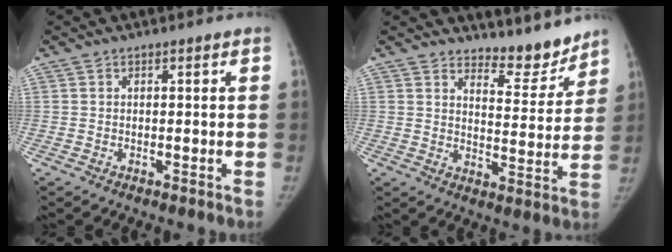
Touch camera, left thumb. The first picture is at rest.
{"total": 8.0, "force": [7.5, 2.2, 1.6], "torque": [0.009, -0.071, 0.112]}